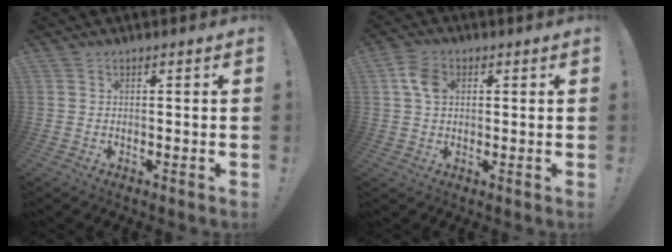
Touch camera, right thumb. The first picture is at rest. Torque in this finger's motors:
{"motor_torque": [-0.04, 0.08, 0.54, -0.32, -0.03]}